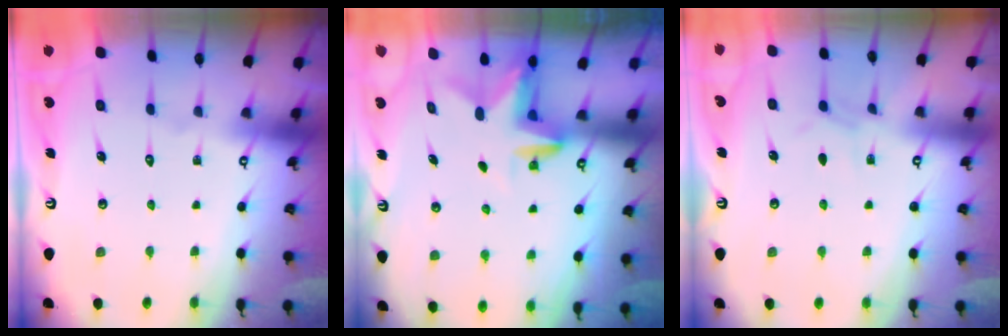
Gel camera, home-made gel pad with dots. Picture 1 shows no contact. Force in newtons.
{"total": 3.0, "press": 3.0, "slide": 0.3}
{"total": 4.3, "press": 4.3, "slide": 0.6}